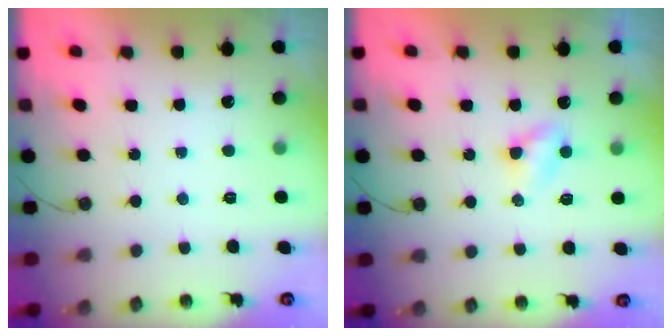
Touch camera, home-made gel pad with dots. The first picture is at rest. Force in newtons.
{"total": 3.2, "press": 3.2, "slide": 0.4}